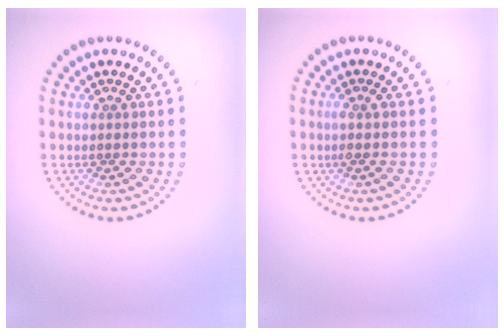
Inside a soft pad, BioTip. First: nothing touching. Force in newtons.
{"total": 0.8, "press": 0.6, "slide": 0.5}